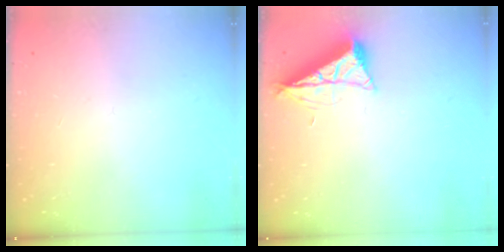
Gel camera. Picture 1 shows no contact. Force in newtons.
{"total": 7.7, "press": 7.6, "slide": 0.8}